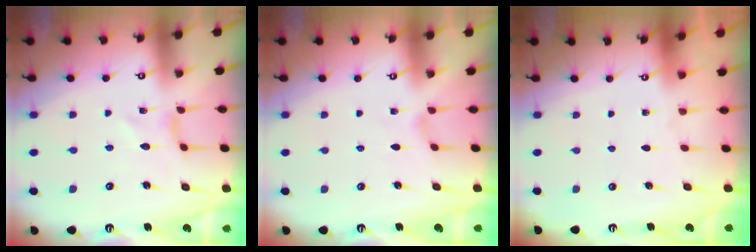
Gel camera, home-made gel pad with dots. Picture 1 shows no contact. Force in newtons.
{"total": 0.0}
{"total": 0.0}